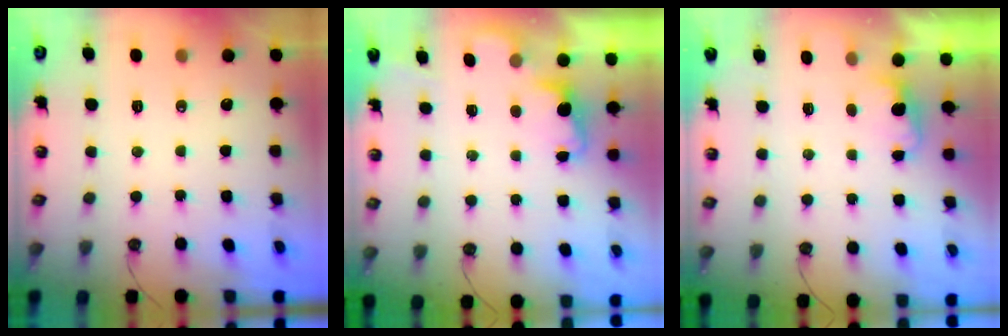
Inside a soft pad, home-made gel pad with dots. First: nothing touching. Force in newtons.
{"total": 1.3, "press": 1.0, "slide": 0.9}
{"total": 0.7, "press": 0.0, "slide": 0.7}